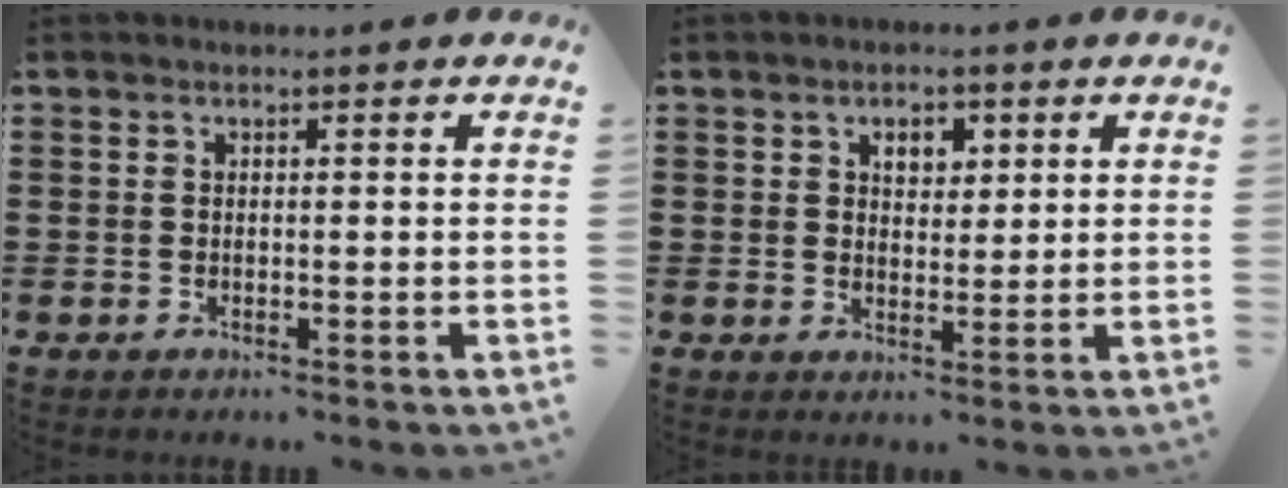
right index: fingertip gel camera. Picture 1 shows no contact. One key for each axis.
{"total": 3.2, "fx": 1.5, "fy": 2.1, "fz": 1.9, "tx": -0.027, "ty": 0.004, "tz": 0.022}